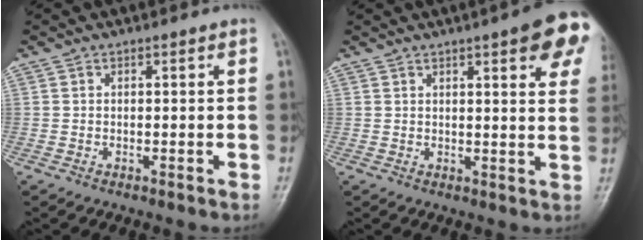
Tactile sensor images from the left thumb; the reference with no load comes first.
{"total": 12.2, "force": [6.1, 2.9, 10.1], "torque": [-0.097, -0.016, 0.064]}